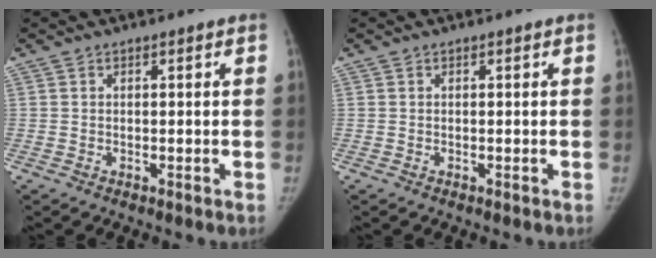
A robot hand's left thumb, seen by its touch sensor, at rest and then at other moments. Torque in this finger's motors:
{"motor_torque": [0.00, 0.00, 0.35, -0.18, 0.01]}